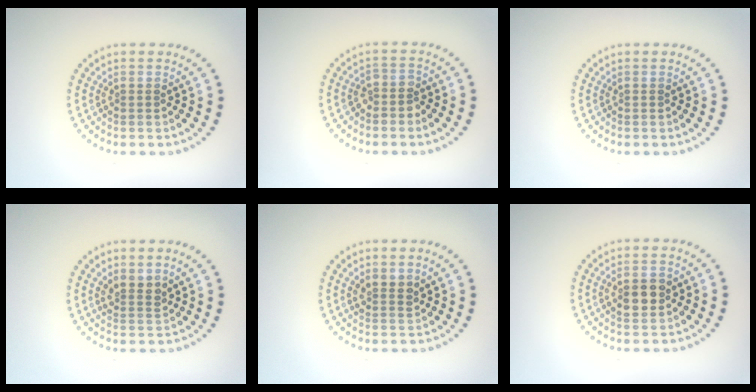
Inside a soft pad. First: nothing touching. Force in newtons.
{"total": 1.7, "press": 1.4, "slide": 0.9}
{"total": 0.0}
{"total": 1.9, "press": 1.6, "slide": 1.0}
{"total": 1.6, "press": 1.4, "slide": 0.7}
{"total": 2.8, "press": 2.8, "slide": 0.1}